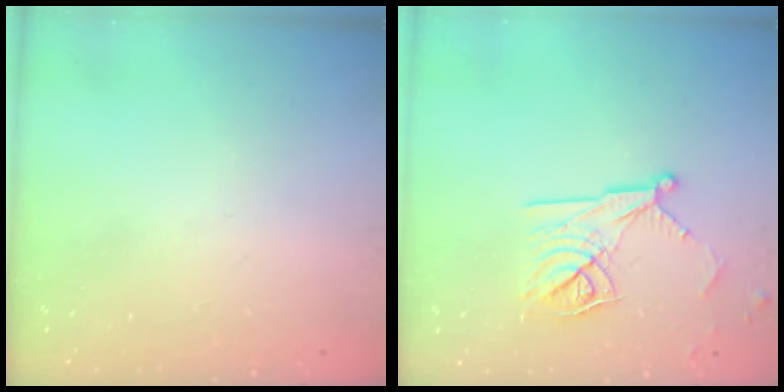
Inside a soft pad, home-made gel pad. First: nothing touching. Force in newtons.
{"total": 13.5, "press": 13.5, "slide": 0.2}